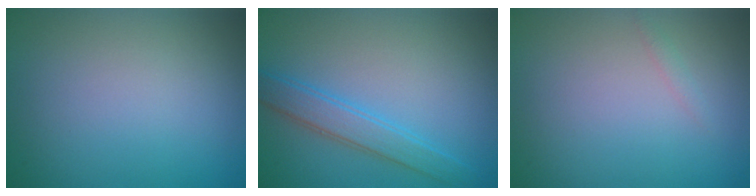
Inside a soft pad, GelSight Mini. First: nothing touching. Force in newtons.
{"total": 2.8, "press": 2.8, "slide": 0.1}
{"total": 0.6, "press": 0.6, "slide": 0.1}